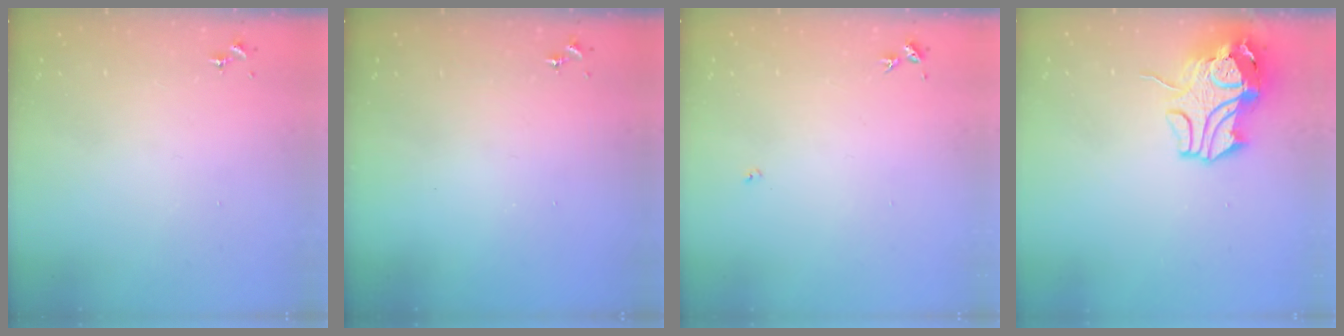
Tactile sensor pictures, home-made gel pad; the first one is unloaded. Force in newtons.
{"total": 0.0}
{"total": 3.0, "press": 3.0, "slide": 0.4}
{"total": 13.3, "press": 13.1, "slide": 2.0}